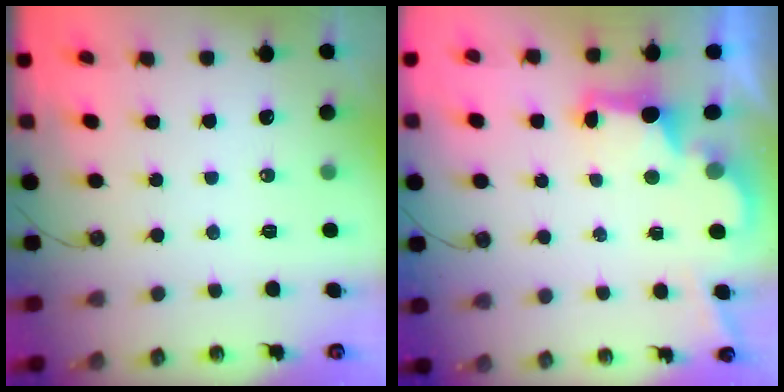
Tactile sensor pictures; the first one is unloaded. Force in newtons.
{"total": 2.9, "press": 2.8, "slide": 0.9}